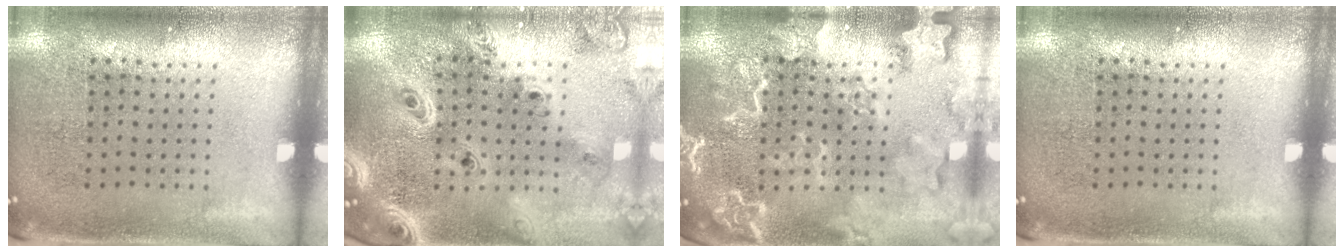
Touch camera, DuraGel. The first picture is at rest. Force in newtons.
{"total": 3.9, "press": 3.0, "slide": 2.4}
{"total": 4.8, "press": 4.7, "slide": 0.7}
{"total": 0.0}